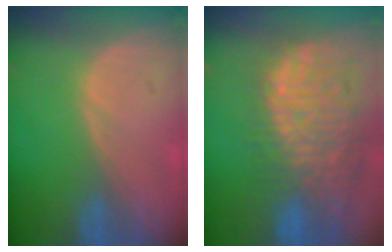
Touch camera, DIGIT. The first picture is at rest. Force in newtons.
{"total": 13.8, "press": 11.6, "slide": 7.5}